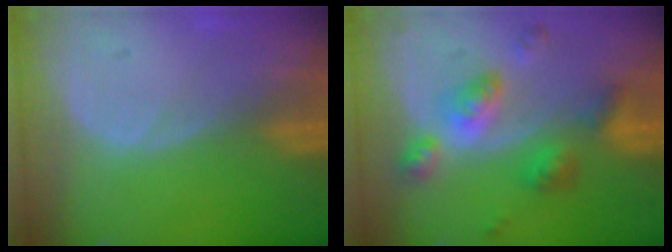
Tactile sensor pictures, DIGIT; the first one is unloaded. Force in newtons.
{"total": 7.5, "press": 7.5, "slide": 0.6}